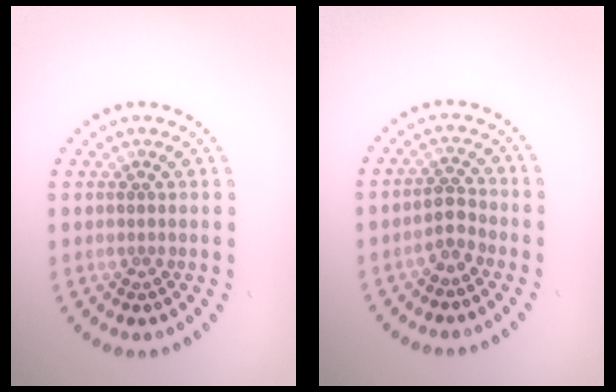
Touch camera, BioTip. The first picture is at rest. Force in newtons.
{"total": 1.9, "press": 1.6, "slide": 0.9}